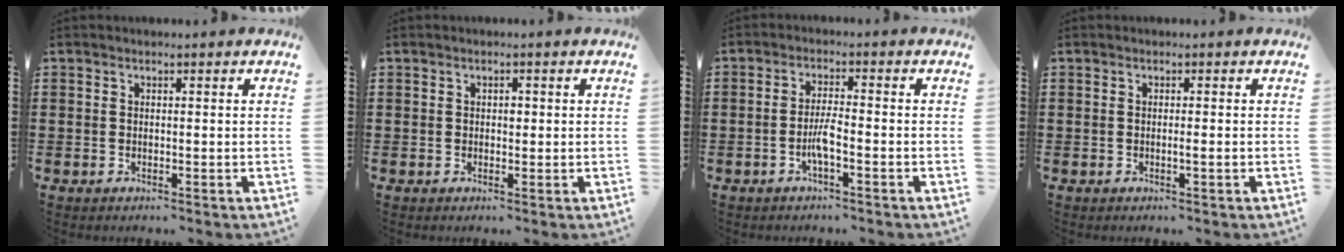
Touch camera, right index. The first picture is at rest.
{"total": 1.0, "force": [0.2, 0.7, 0.8], "torque": [-0.016, 0.003, 0.003]}
{"total": 3.4, "force": [-1.5, 0.3, 3.0], "torque": [-0.070, -0.005, -0.032]}
{"total": 0.9, "force": [-0.3, -0.1, 0.8], "torque": [-0.014, -0.003, -0.004]}